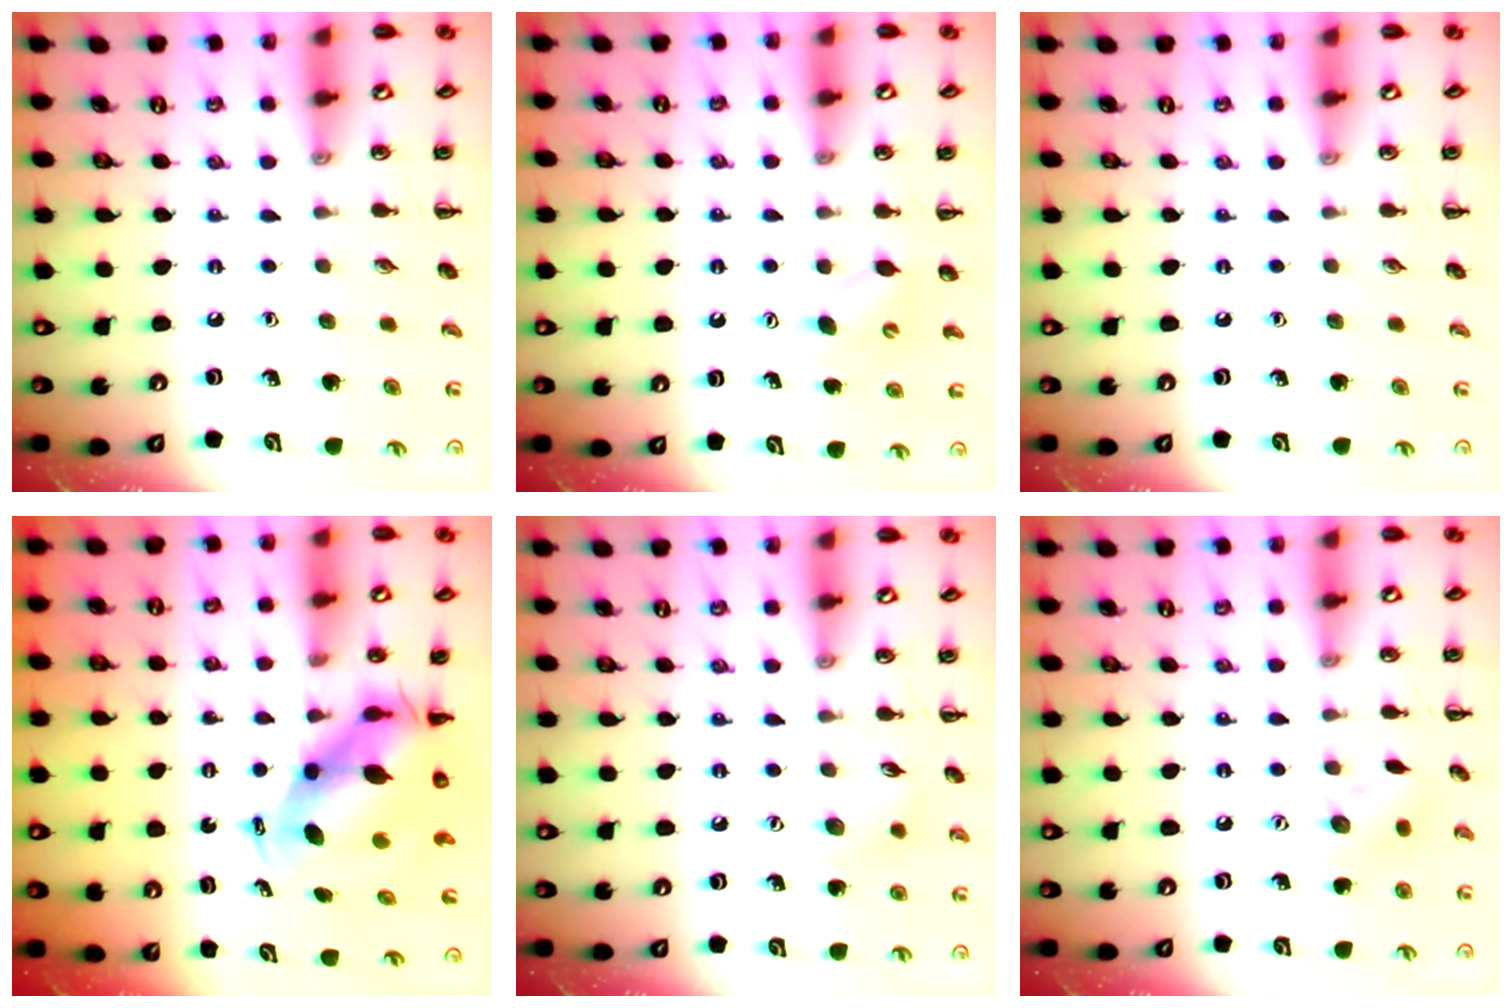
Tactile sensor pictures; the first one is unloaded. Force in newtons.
{"total": 4.7, "press": 4.6, "slide": 1.1}
{"total": 0.0}
{"total": 7.7, "press": 7.5, "slide": 1.8}
{"total": 7.0, "press": 6.8, "slide": 1.3}
{"total": 7.8, "press": 7.7, "slide": 1.2}